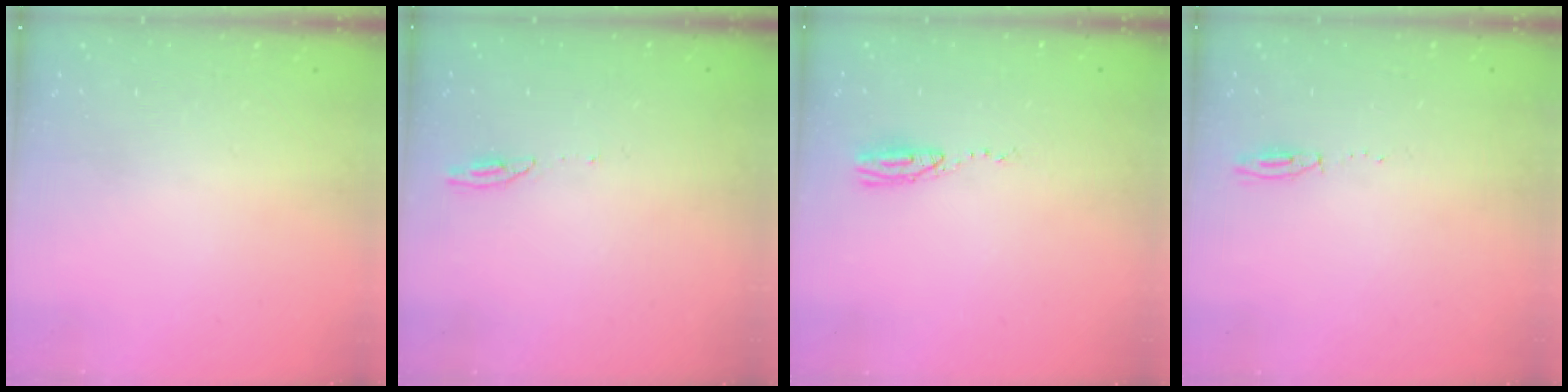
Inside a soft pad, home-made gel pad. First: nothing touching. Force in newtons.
{"total": 3.5, "press": 3.5, "slide": 0.3}
{"total": 5.0, "press": 4.7, "slide": 1.5}
{"total": 3.4, "press": 3.3, "slide": 0.8}